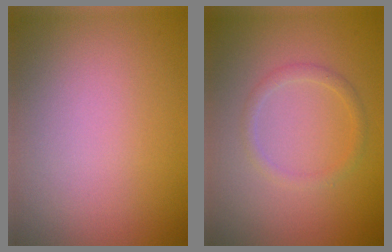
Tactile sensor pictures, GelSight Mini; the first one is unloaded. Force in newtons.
{"total": 1.3, "press": 1.3, "slide": 0.1}